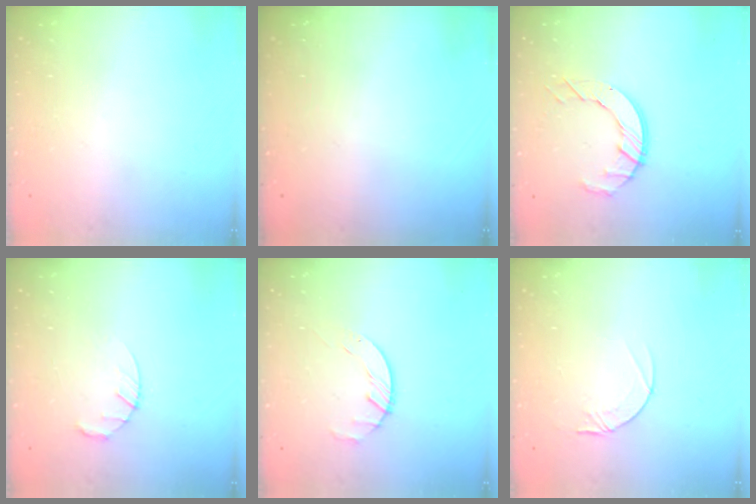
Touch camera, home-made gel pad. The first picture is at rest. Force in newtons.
{"total": 0.0}
{"total": 7.4, "press": 7.4, "slide": 0.5}
{"total": 3.4, "press": 3.3, "slide": 0.5}
{"total": 1.7, "press": 1.7, "slide": 0.3}
{"total": 3.9, "press": 3.9, "slide": 0.4}